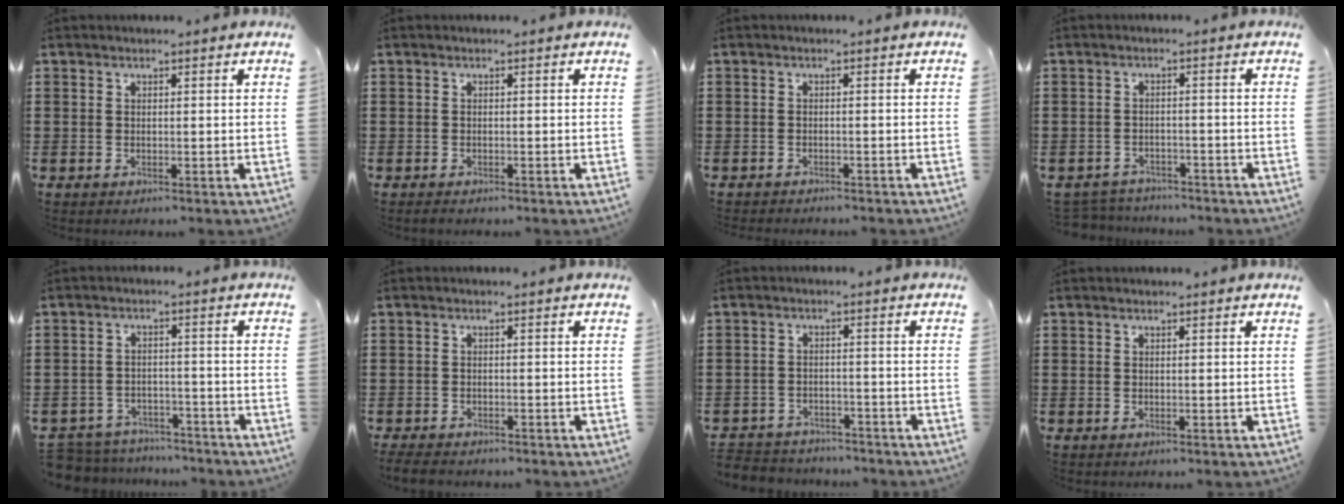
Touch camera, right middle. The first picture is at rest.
{"total": 0.5, "force": [-0.5, 0.1, 0.1], "torque": [-0.003, -0.003, -0.010]}
{"total": 0.9, "force": [-0.9, -0.1, 0.0], "torque": [-0.003, -0.001, -0.018]}
{"total": 2.7, "force": [-2.6, 0.4, -0.2], "torque": [-0.005, -0.003, -0.057]}
{"total": 4.7, "force": [-4.7, 0.7, 0.0], "torque": [-0.019, 0.001, -0.102]}
{"total": 1.9, "force": [-1.9, 0.3, 0.3], "torque": [-0.018, -0.004, -0.042]}
{"total": 3.2, "force": [-3.2, 0.7, -0.3], "torque": [-0.004, -0.002, -0.068]}
{"total": 0.0}